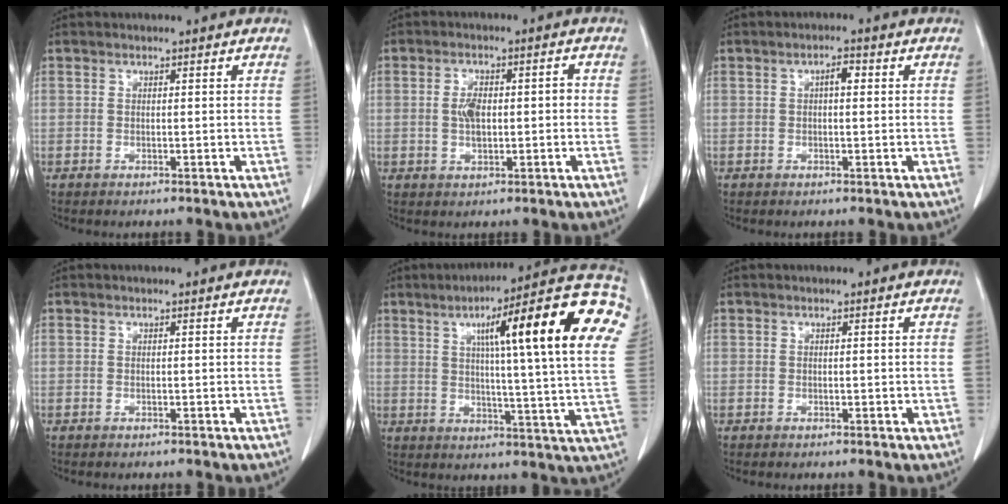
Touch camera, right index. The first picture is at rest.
{"total": 4.7, "force": [-0.1, 2.1, 4.2], "torque": [-0.081, 0.012, -0.001]}
{"total": 2.0, "force": [0.4, 0.6, 1.8], "torque": [-0.030, 0.005, 0.005]}
{"total": 0.0}
{"total": 23.8, "force": [7.4, 1.1, 22.6], "torque": [-0.263, 0.038, 0.092]}
{"total": 0.8, "force": [0.0, 0.3, 0.7], "torque": [-0.012, -0.002, 0.001]}